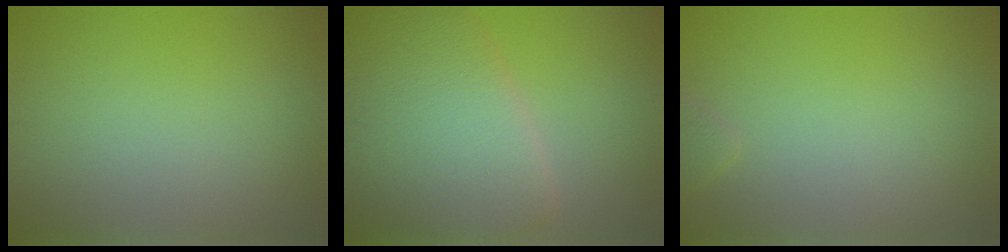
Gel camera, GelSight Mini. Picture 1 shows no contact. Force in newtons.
{"total": 10.1, "press": 10.1, "slide": 0.2}
{"total": 0.8, "press": 0.8, "slide": 0.1}